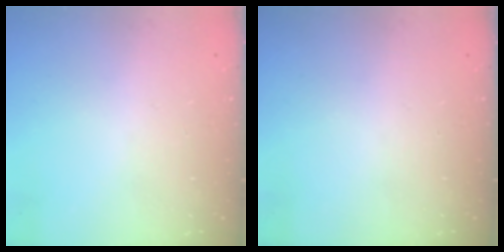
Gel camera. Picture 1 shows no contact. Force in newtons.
{"total": 0.0}